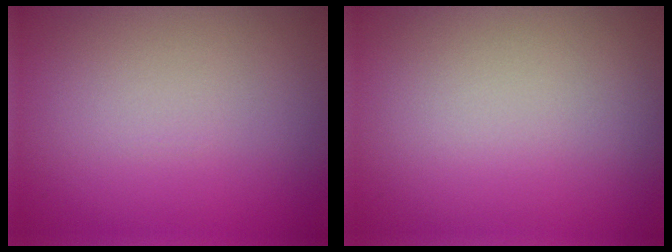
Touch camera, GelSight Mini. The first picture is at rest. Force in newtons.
{"total": 0.0}